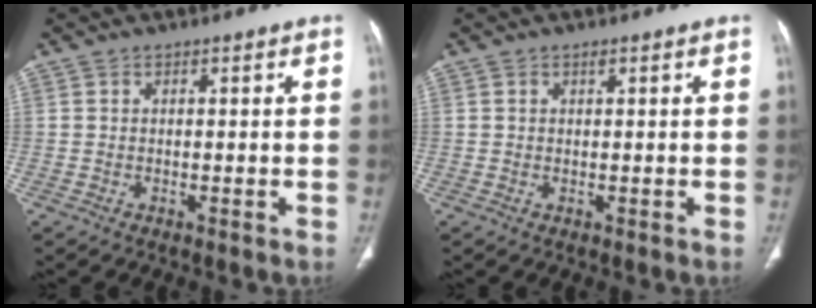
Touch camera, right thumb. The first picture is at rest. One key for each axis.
{"total": 0.8, "fx": 0.4, "fy": 0.3, "fz": 0.5, "tx": -0.009, "ty": -0.002, "tz": 0.009}